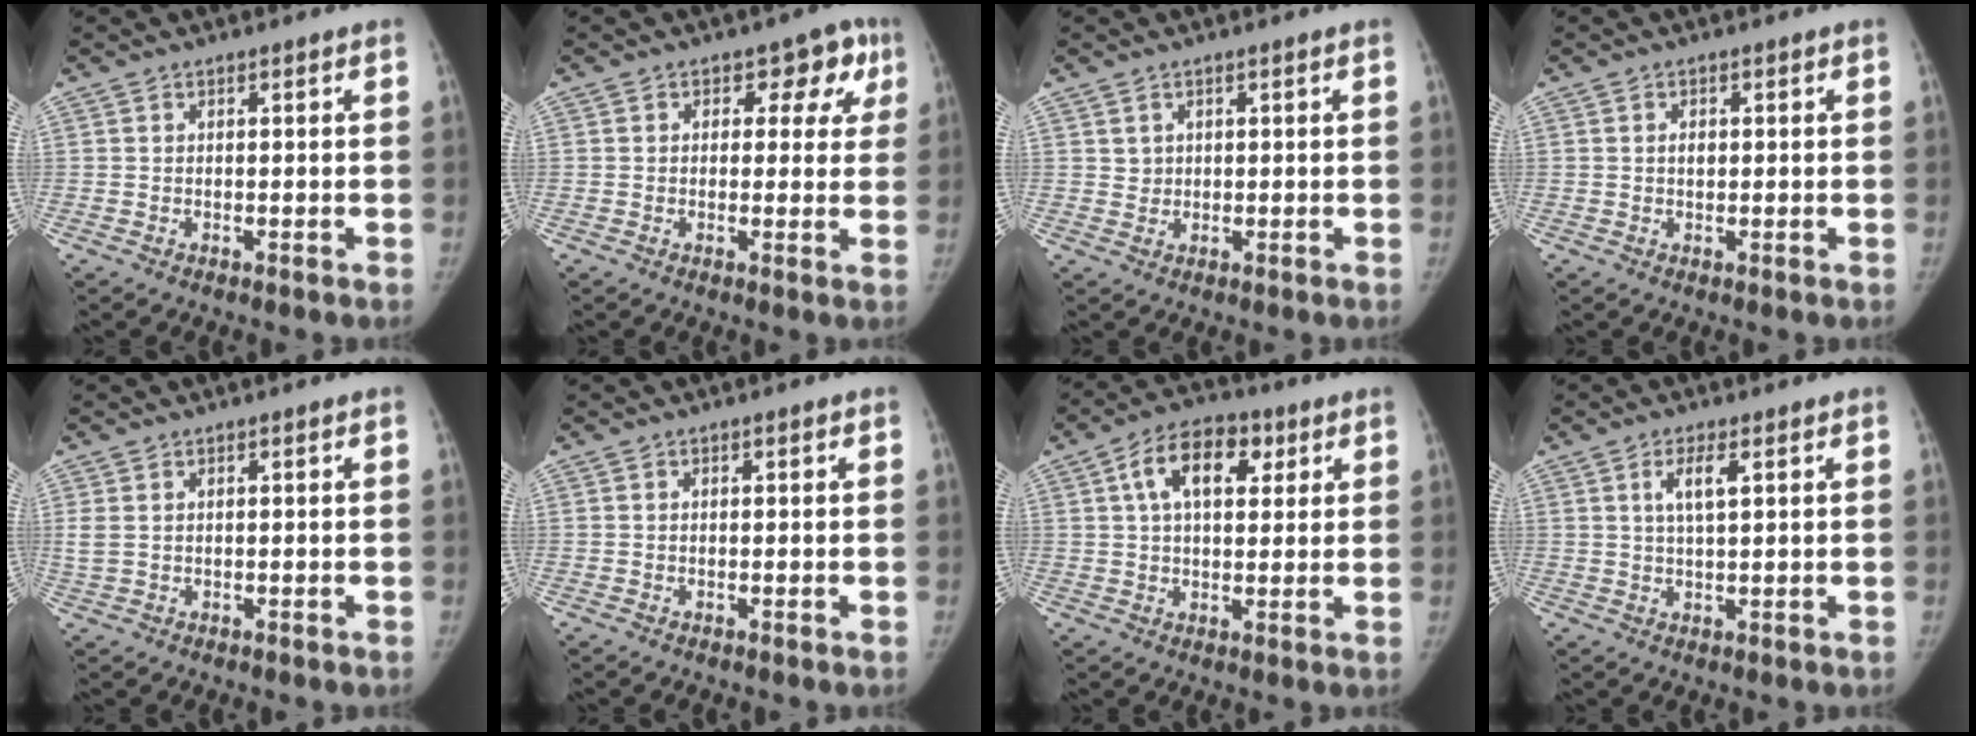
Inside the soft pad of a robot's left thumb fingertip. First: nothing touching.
{"total": 6.6, "force": [2.4, 4.7, 4.0], "torque": [0.009, 0.000, 0.018]}
{"total": 1.5, "force": [0.7, 1.3, 0.3], "torque": [0.009, -0.003, 0.010]}
{"total": 1.4, "force": [0.2, 1.0, 1.0], "torque": [-0.008, 0.002, 0.002]}
{"total": 2.1, "force": [0.5, 1.4, 1.5], "torque": [-0.051, 0.005, 0.014]}
{"total": 0.0}
{"total": 11.3, "force": [4.0, 6.8, 8.2], "torque": [-0.111, 0.009, 0.058]}
{"total": 4.1, "force": [1.6, 1.1, 3.6], "torque": [-0.069, -0.003, 0.031]}